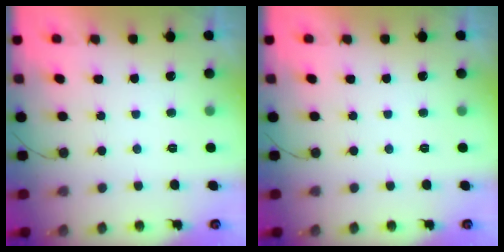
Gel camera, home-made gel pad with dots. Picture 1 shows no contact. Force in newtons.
{"total": 0.0}